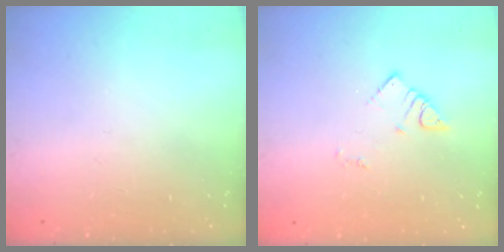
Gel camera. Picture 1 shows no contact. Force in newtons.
{"total": 2.7, "press": 2.7, "slide": 0.4}